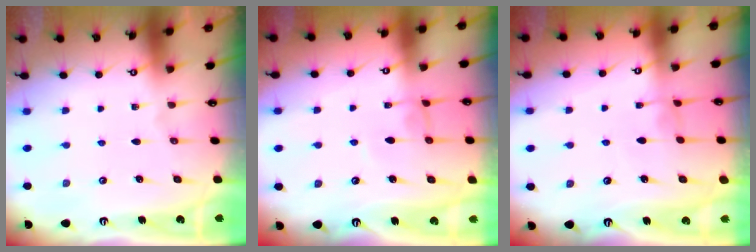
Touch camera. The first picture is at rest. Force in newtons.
{"total": 1.9, "press": 1.9, "slide": 0.2}
{"total": 1.4, "press": 1.3, "slide": 0.4}